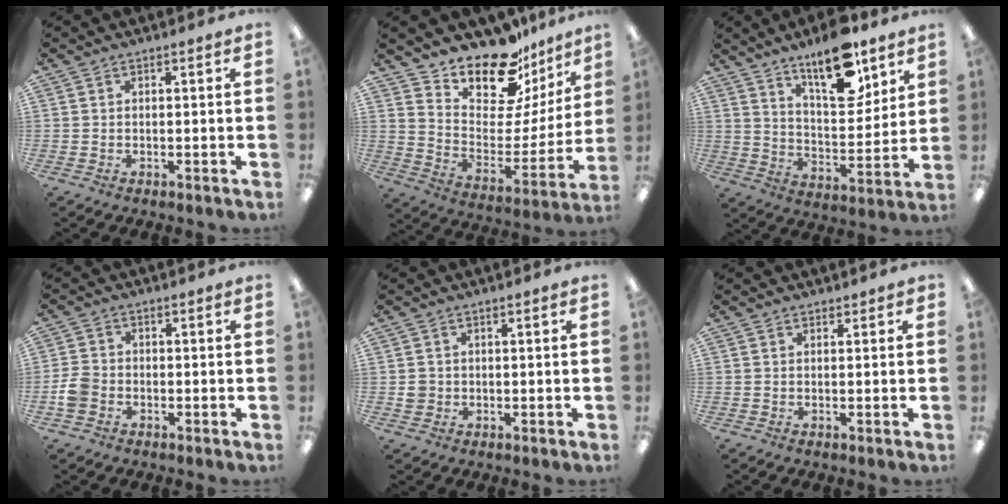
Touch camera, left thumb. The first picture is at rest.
{"total": 17.2, "force": [14.5, 6.8, 6.1], "torque": [-0.108, -0.125, 0.256]}
{"total": 16.9, "force": [11.8, 6.5, 10.3], "torque": [-0.154, -0.062, 0.197]}
{"total": 4.7, "force": [-1.8, 3.6, 2.3], "torque": [-0.041, 0.013, -0.031]}
{"total": 2.4, "force": [-0.1, 2.3, 0.6], "torque": [-0.003, 0.001, -0.006]}
{"total": 0.7, "force": [0.4, 0.6, 0.2], "torque": [-0.003, 0.003, 0.008]}